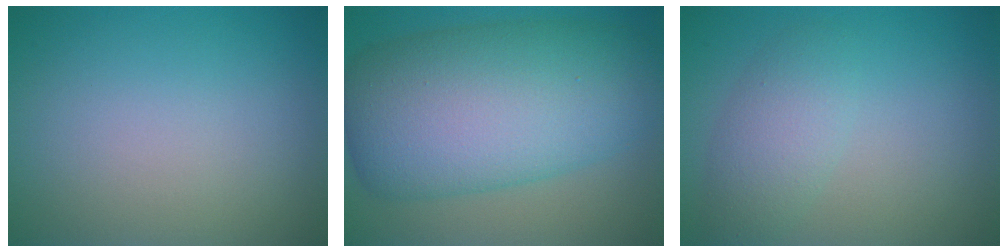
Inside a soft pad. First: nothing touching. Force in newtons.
{"total": 12.9, "press": 12.9, "slide": 0.1}
{"total": 3.0, "press": 3.0, "slide": 0.1}